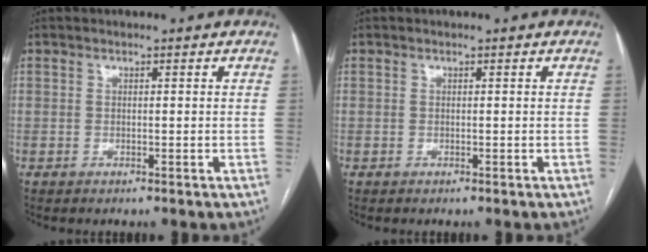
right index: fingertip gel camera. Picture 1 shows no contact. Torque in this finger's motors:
{"motor_torque": [0.00, 0.00, 0.00, 0.00]}